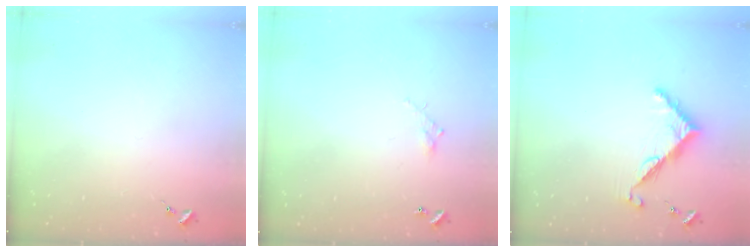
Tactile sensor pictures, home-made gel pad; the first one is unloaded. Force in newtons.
{"total": 3.8, "press": 3.8, "slide": 0.2}
{"total": 7.7, "press": 7.7, "slide": 0.2}